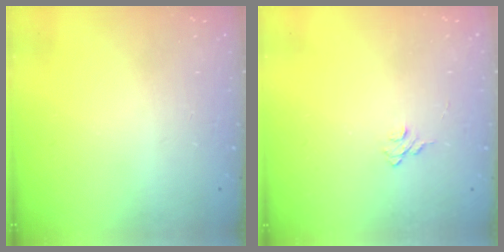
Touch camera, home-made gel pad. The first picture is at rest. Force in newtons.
{"total": 3.9, "press": 3.9, "slide": 0.3}